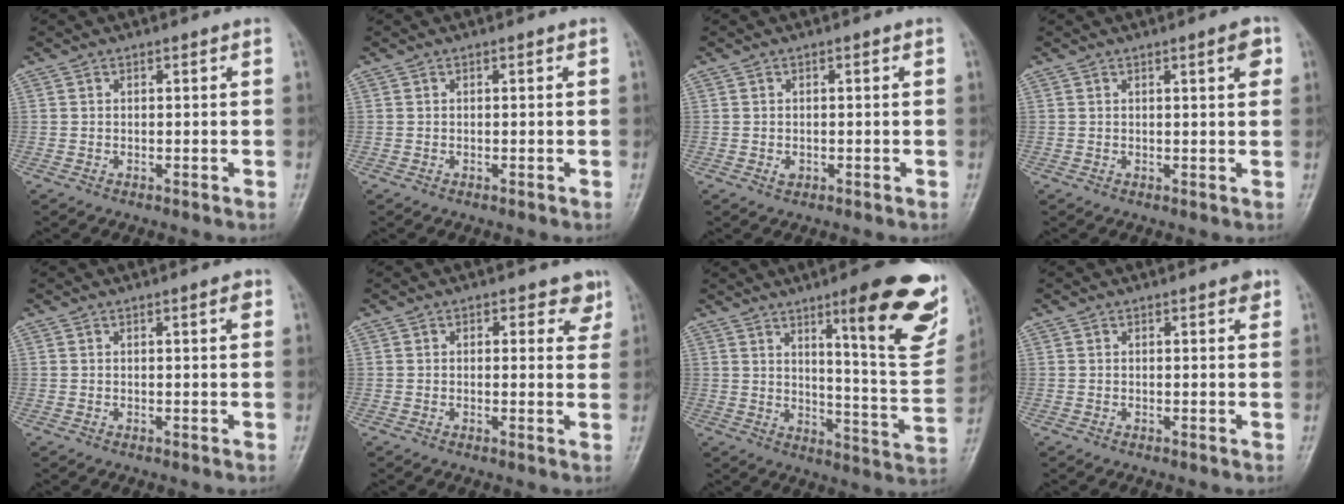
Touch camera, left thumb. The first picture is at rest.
{"total": 0.0}
{"total": 1.3, "force": [-0.3, 1.0, 0.8], "torque": [-0.006, 0.000, -0.004]}
{"total": 3.2, "force": [1.3, 0.7, 2.8], "torque": [-0.033, -0.002, 0.016]}
{"total": 1.5, "force": [0.7, 0.3, 1.3], "torque": [-0.017, 0.000, 0.008]}
{"total": 4.1, "force": [2.2, 2.6, 2.3], "torque": [0.009, -0.007, 0.018]}
{"total": 21.8, "force": [11.5, 4.1, 18.0], "torque": [-0.193, -0.060, 0.161]}
{"total": 1.6, "force": [0.9, 0.5, 1.2], "torque": [-0.013, -0.002, 0.009]}